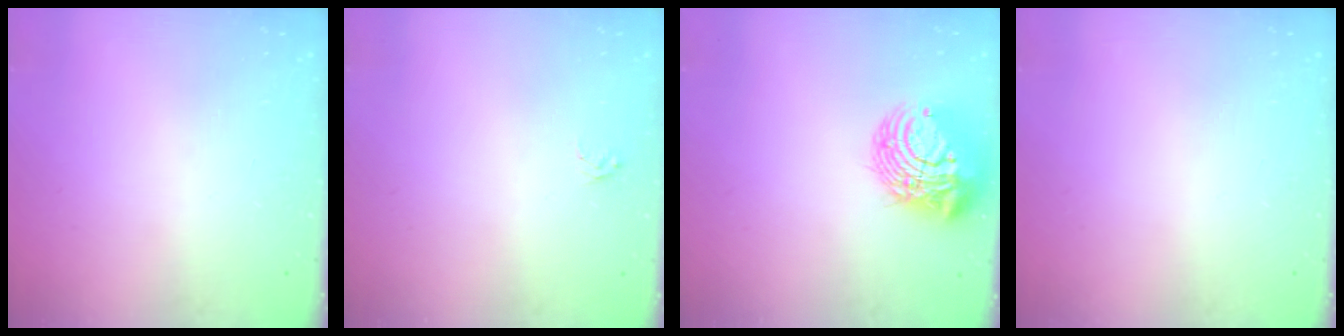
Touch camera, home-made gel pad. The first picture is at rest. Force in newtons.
{"total": 1.9, "press": 1.9, "slide": 0.2}
{"total": 13.3, "press": 13.2, "slide": 1.5}
{"total": 0.0}